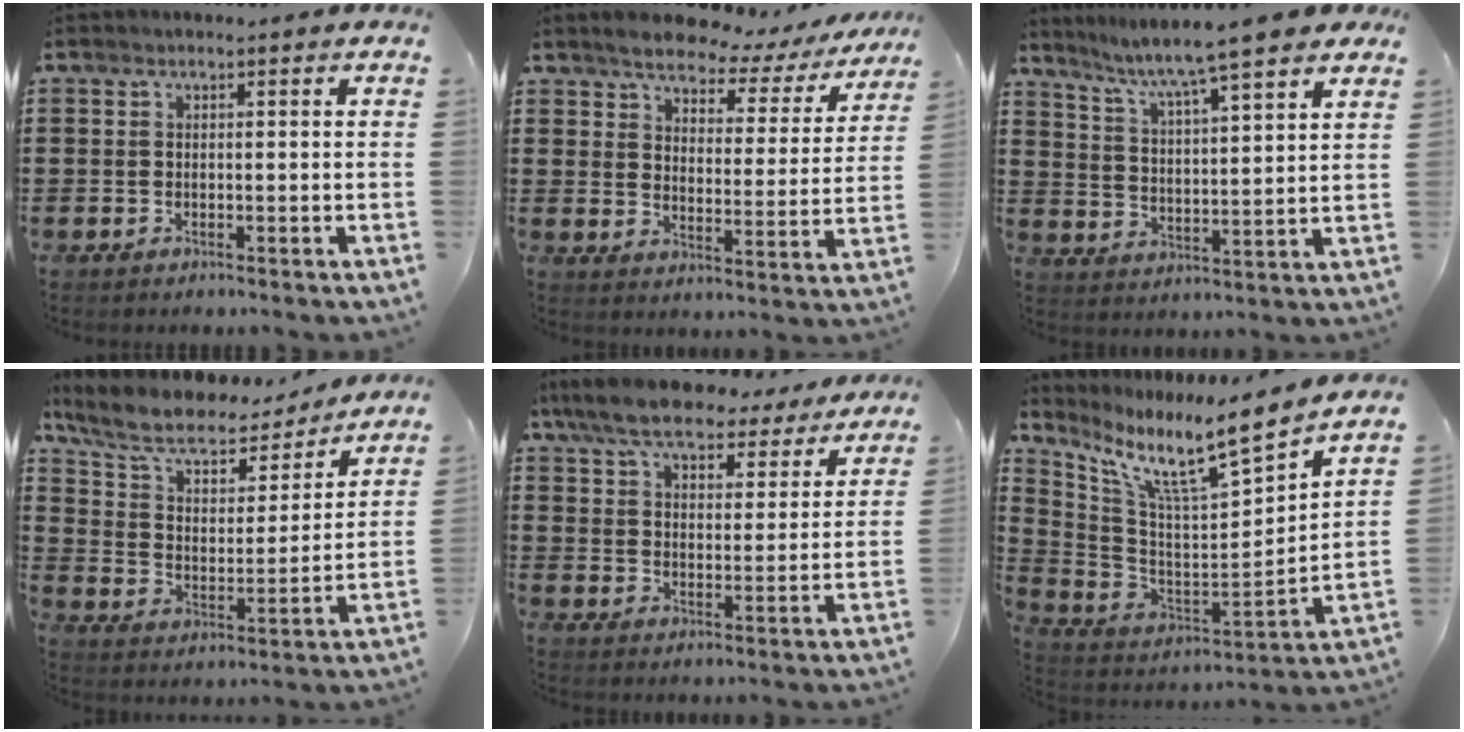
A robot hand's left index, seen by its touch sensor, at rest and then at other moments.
{"total": 4.9, "force": [4.8, 0.8, 0.7], "torque": [-0.036, -0.037, 0.076]}
{"total": 6.0, "force": [5.4, -0.3, 2.7], "torque": [-0.076, -0.037, 0.084]}
{"total": 8.7, "force": [6.7, 3.5, 4.4], "torque": [-0.113, -0.033, 0.114]}
{"total": 8.7, "force": [7.9, 1.8, 3.2], "torque": [-0.097, -0.033, 0.144]}
{"total": 10.3, "force": [7.6, 0.8, 6.9], "torque": [-0.157, -0.058, 0.116]}